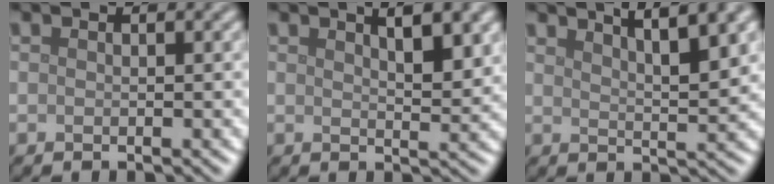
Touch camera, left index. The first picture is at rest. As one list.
[{"total": 3.9, "force": [2.1, 1.1, 3.0], "torque": [-0.039, -0.001, 0.035]}, {"total": 5.4, "force": [3.6, 1.2, 3.9], "torque": [-0.041, 0.009, 0.051]}]